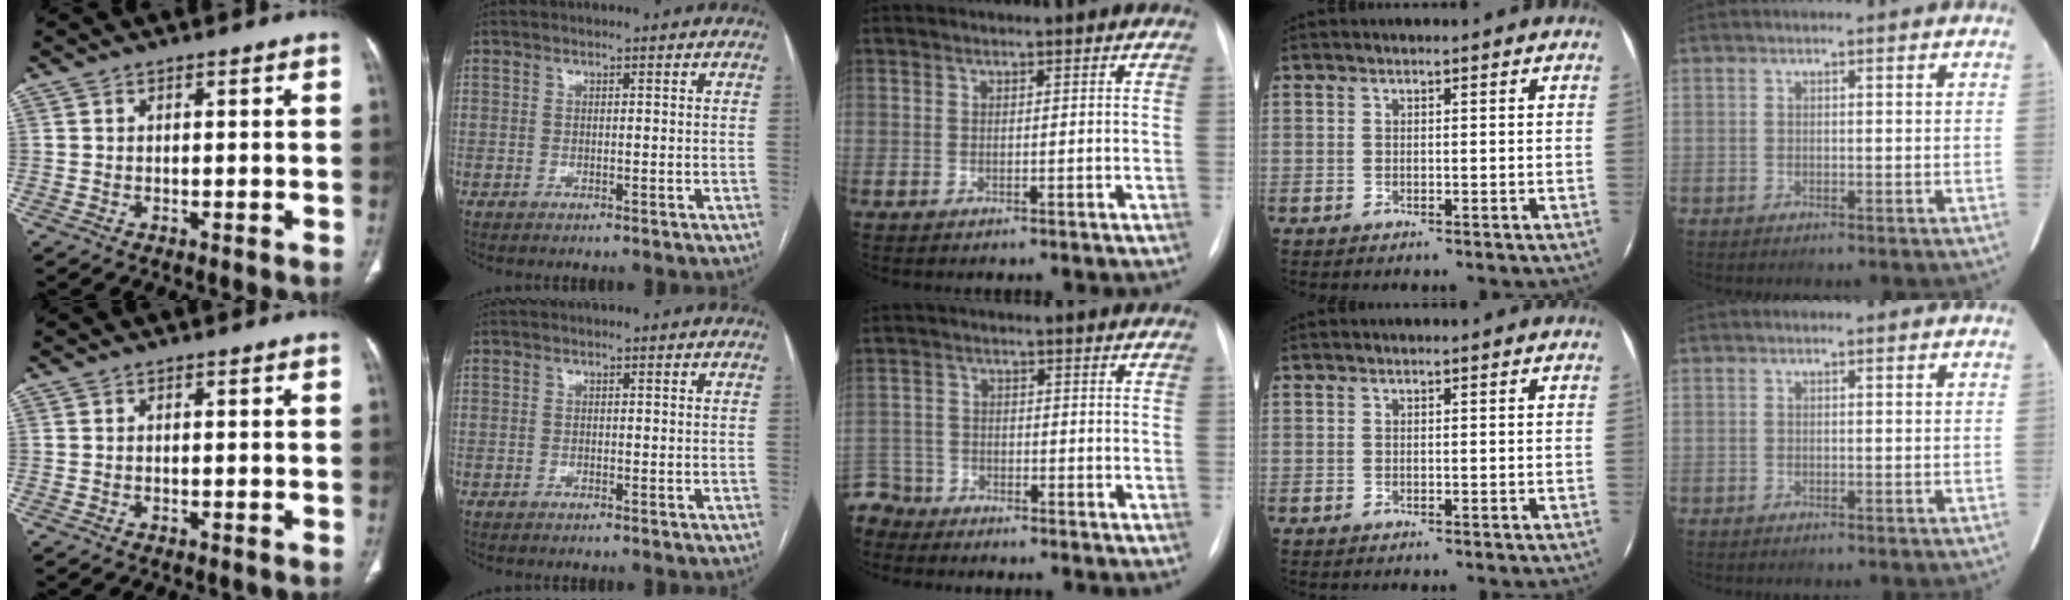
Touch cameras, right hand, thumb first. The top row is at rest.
{"middle": {"total": 6.3, "force": [-5.7, 2.5, -0.4], "torque": [0.011, -0.003, -0.113]}}